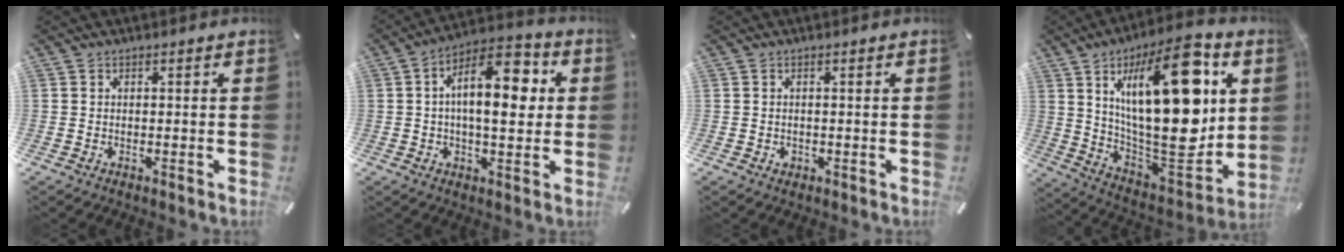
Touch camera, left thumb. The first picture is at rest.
{"total": 14.3, "force": [2.8, 7.0, 12.1], "torque": [-0.175, -0.011, 0.042]}
{"total": 0.7, "force": [-0.1, 0.7, 0.2], "torque": [-0.006, 0.003, -0.003]}
{"total": 30.7, "force": [9.4, 12.6, 26.3], "torque": [-0.450, -0.067, 0.152]}